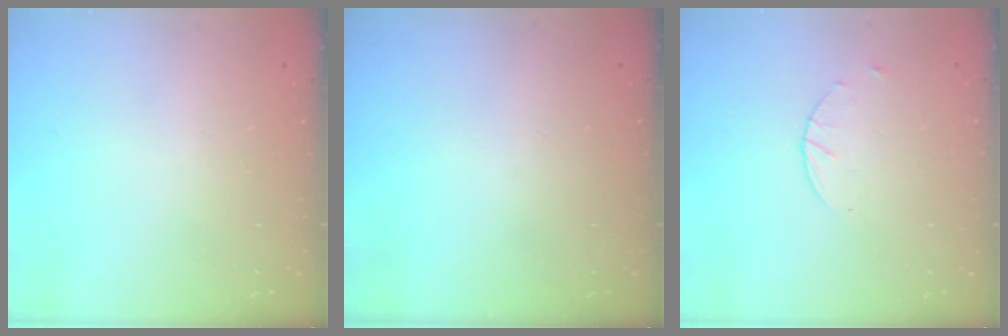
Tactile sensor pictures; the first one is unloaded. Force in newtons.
{"total": 0.0}
{"total": 1.7, "press": 1.7, "slide": 0.3}